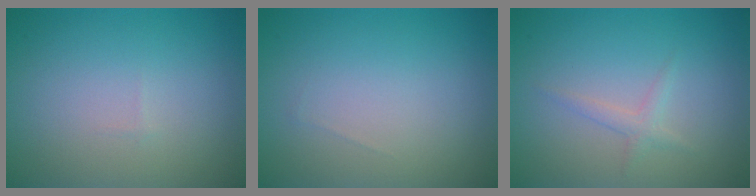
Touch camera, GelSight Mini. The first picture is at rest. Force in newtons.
{"total": 0.0}
{"total": 1.2, "press": 1.2, "slide": 0.1}